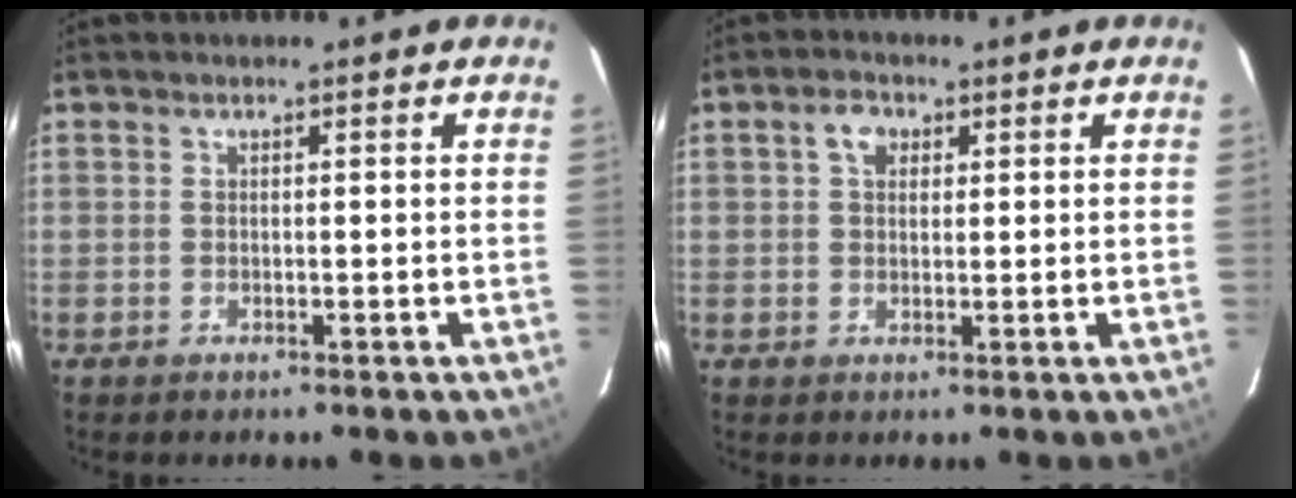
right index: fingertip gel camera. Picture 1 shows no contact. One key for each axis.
{"total": 3.2, "fx": 1.1, "fy": 2.4, "fz": 1.8, "tx": -0.028, "ty": 0.012, "tz": 0.019}